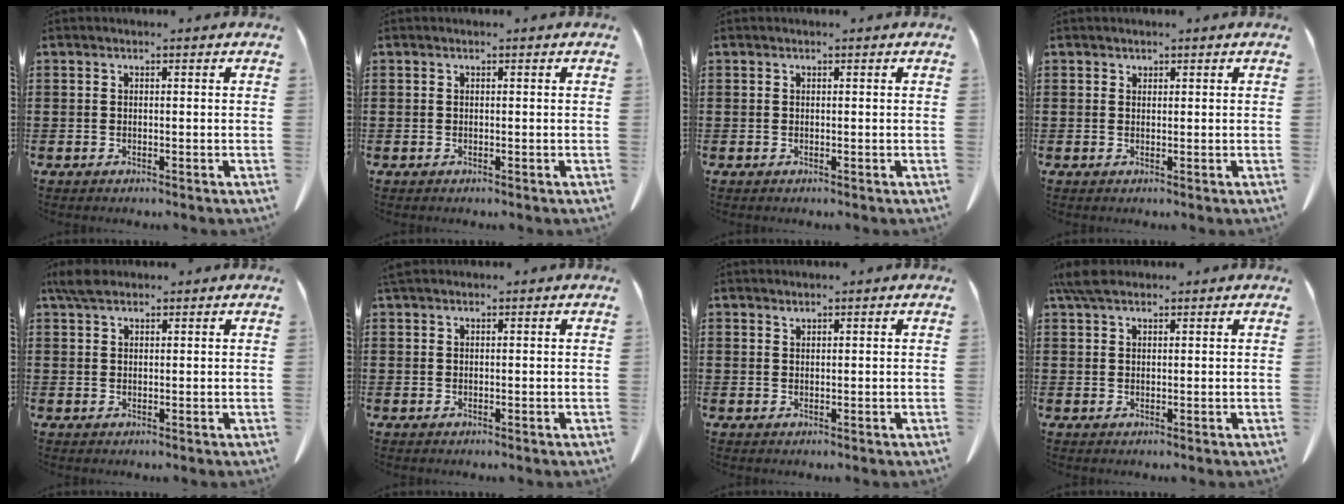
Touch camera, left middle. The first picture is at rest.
{"total": 0.0}
{"total": 0.0}
{"total": 0.7, "force": [0.7, 0.3, 0.0], "torque": [-0.002, -0.002, 0.015]}
{"total": 3.0, "force": [2.2, 1.3, 1.6], "torque": [-0.039, 0.006, 0.043]}
{"total": 0.9, "force": [0.8, 0.2, 0.3], "torque": [-0.010, -0.001, 0.016]}
{"total": 0.9, "force": [0.8, 0.0, 0.1], "torque": [-0.005, -0.005, 0.018]}
{"total": 3.7, "force": [2.7, 1.4, 2.1], "torque": [-0.050, 0.005, 0.053]}